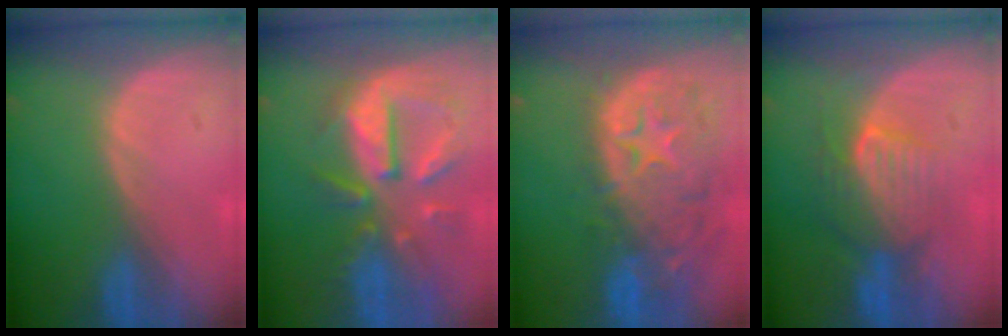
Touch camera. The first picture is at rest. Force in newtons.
{"total": 10.7, "press": 9.5, "slide": 5.0}
{"total": 14.0, "press": 11.2, "slide": 8.3}
{"total": 7.7, "press": 7.7, "slide": 0.5}